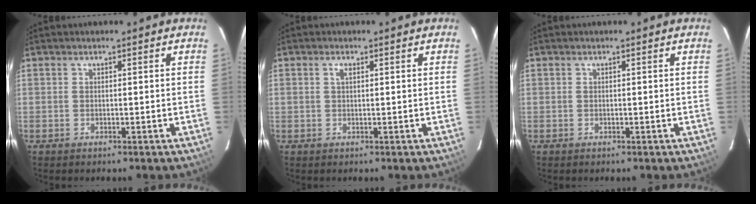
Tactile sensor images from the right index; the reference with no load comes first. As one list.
[{"total": 1.1, "force": [0.4, 0.5, 0.9], "torque": [-0.017, 0.003, 0.006]}, {"total": 0.0}]